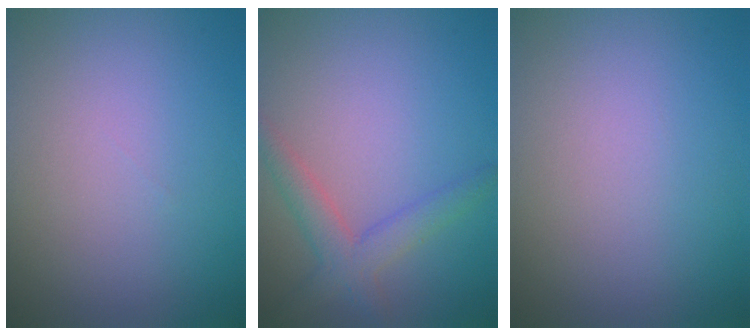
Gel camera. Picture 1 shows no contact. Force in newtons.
{"total": 3.0, "press": 3.0, "slide": 0.1}
{"total": 0.0}